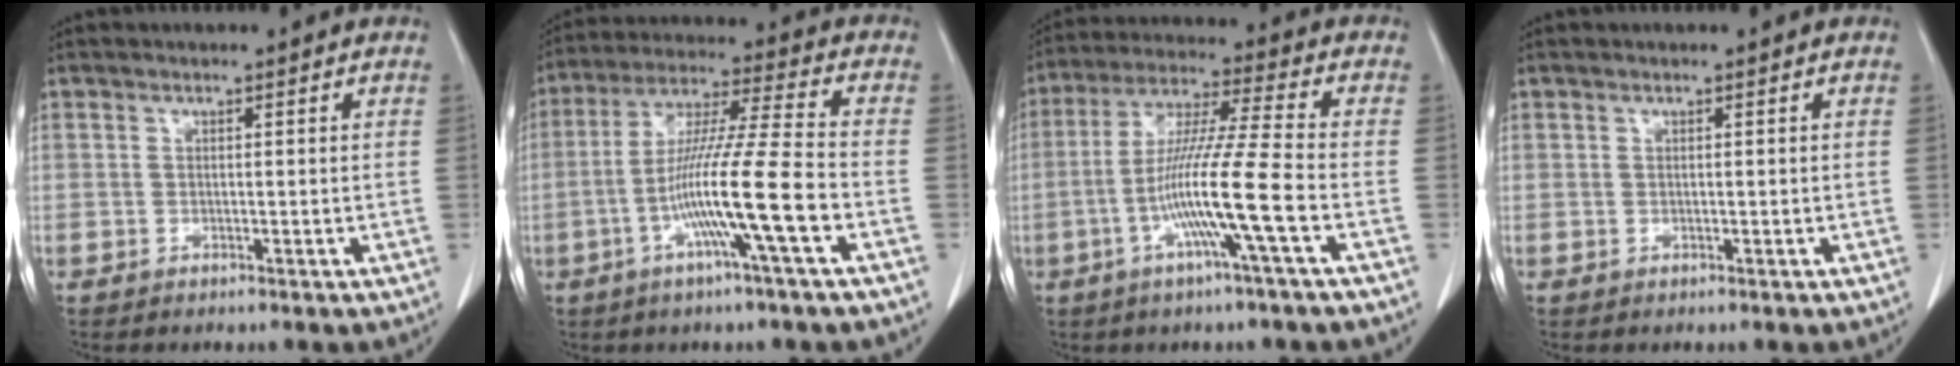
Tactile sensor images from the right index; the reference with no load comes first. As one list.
[{"total": 14.9, "force": [-4.9, -0.6, 14.0], "torque": [-0.264, -0.004, -0.094]}, {"total": 13.6, "force": [-4.3, -0.9, 12.8], "torque": [-0.248, -0.006, -0.087]}, {"total": 0.0}]